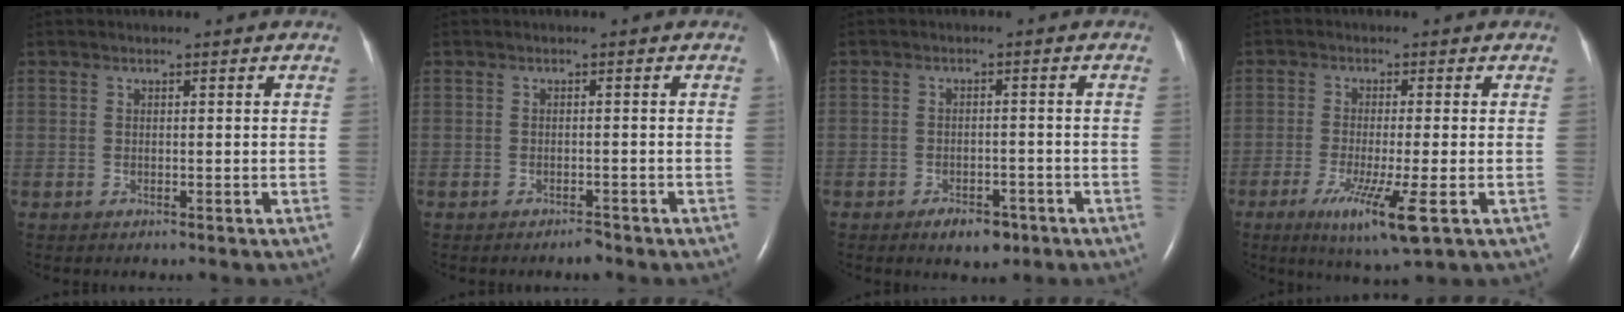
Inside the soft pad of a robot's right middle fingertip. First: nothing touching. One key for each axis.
{"total": 1.2, "fx": -1.1, "fy": 0.3, "fz": 0.5, "tx": -0.011, "ty": -0.001, "tz": -0.013}
{"total": 4.2, "fx": -2.7, "fy": 2.1, "fz": 2.4, "tx": -0.037, "ty": 0.001, "tz": -0.033}
{"total": 8.1, "fx": -3.5, "fy": 0.1, "fz": 7.3, "tx": -0.136, "ty": -0.027, "tz": -0.056}